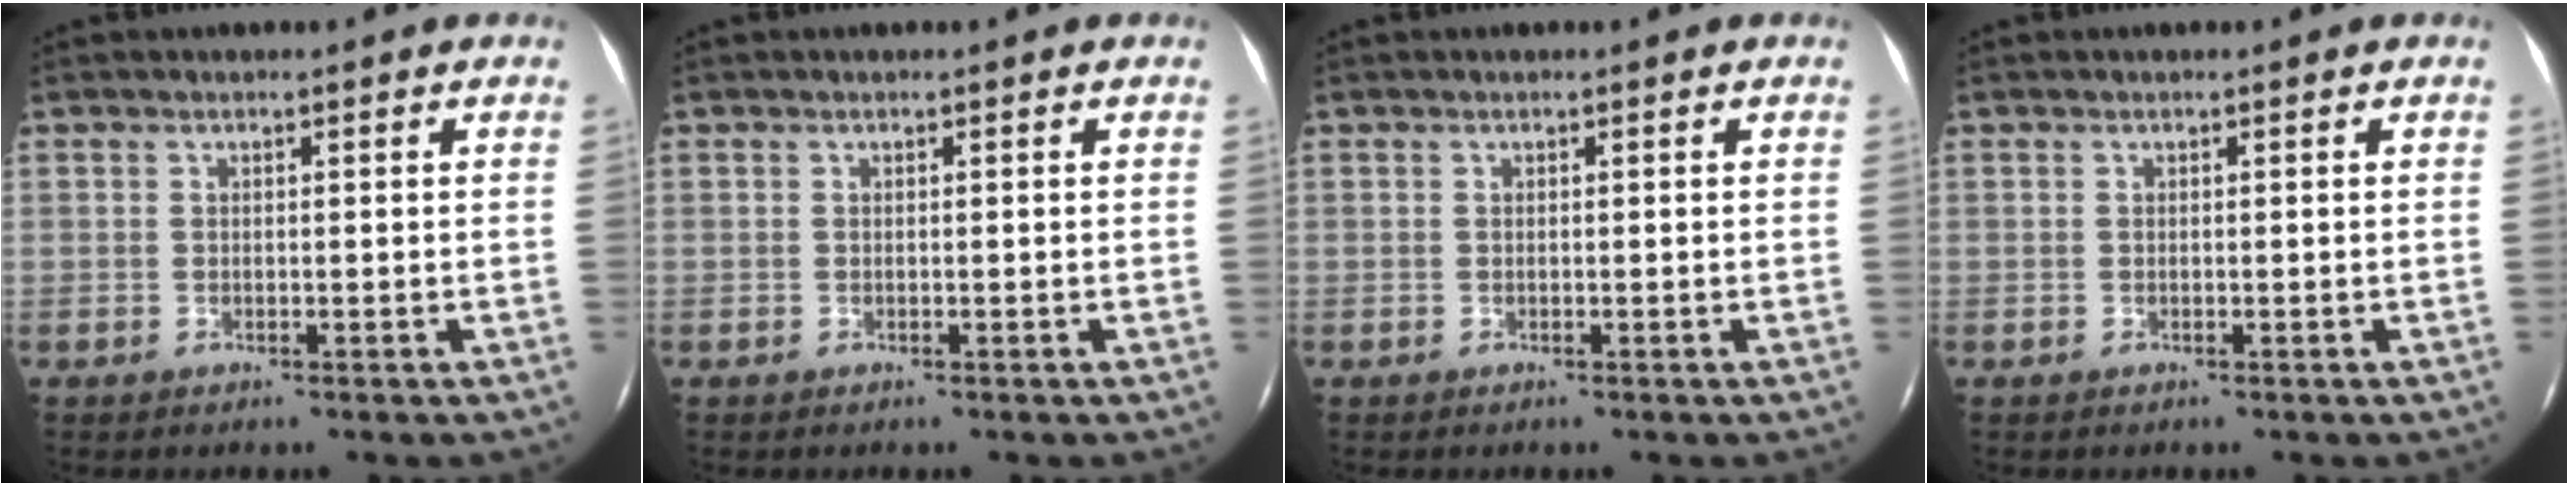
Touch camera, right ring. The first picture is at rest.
{"total": 0.0}
{"total": 0.0}
{"total": 0.0}